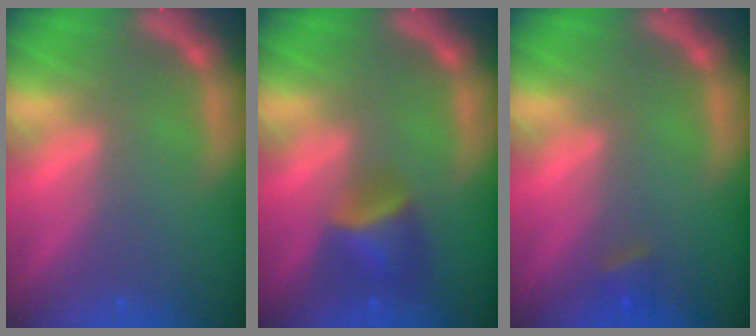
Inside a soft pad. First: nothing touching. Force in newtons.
{"total": 4.0}
{"total": 1.4}